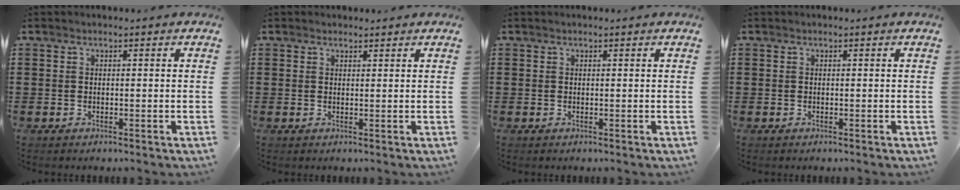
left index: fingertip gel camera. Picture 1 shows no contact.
{"total": 0.9, "force": [0.8, 0.3, 0.0], "torque": [-0.003, 0.002, 0.017]}
{"total": 0.0}
{"total": 0.0}